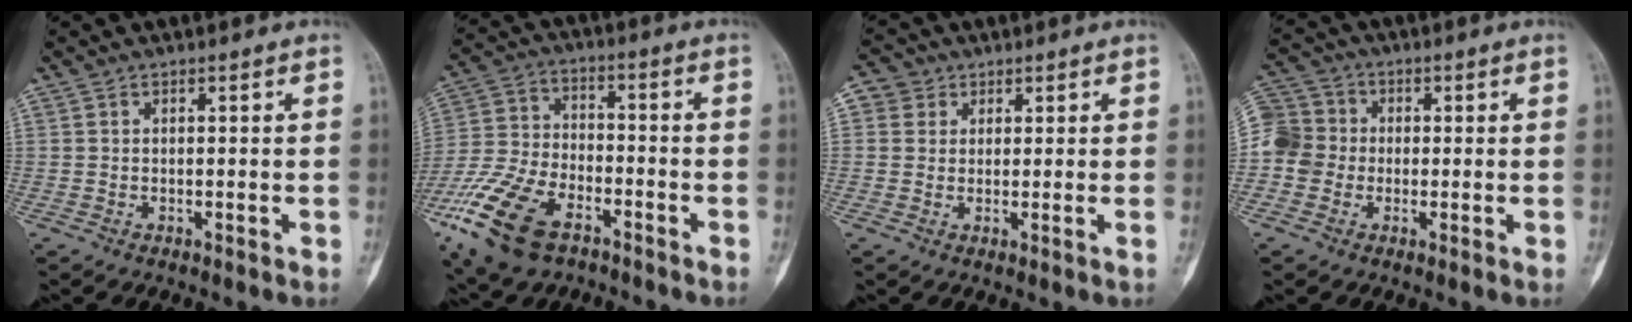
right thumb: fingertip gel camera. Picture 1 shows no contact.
{"total": 16.9, "force": [-9.2, 9.1, 10.9], "torque": [-0.230, 0.023, -0.174]}
{"total": 3.5, "force": [1.4, 3.2, 0.5], "torque": [0.008, -0.001, 0.016]}
{"total": 9.3, "force": [-0.9, 8.7, 3.1], "torque": [-0.051, 0.027, -0.025]}